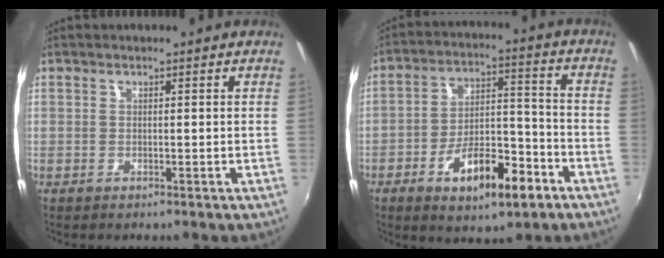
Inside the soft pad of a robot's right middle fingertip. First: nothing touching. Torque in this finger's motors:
{"motor_torque": [1.49, -0.65, 0.40, 0.14]}